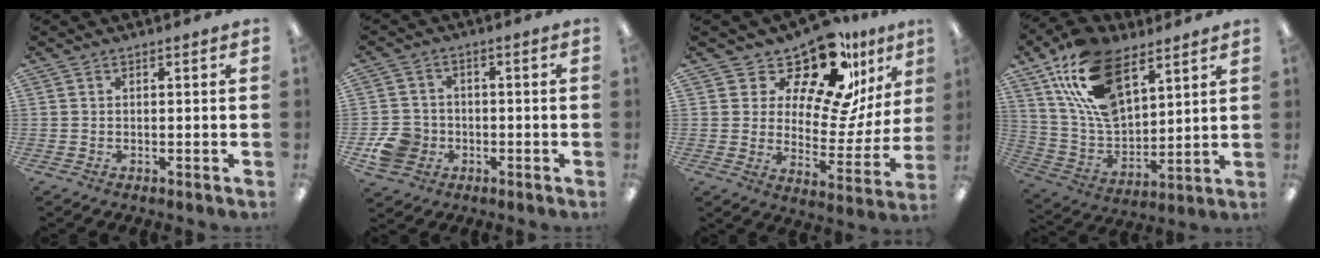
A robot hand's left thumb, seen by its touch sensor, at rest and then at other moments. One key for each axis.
{"total": 7.5, "fx": -2.5, "fy": 6.5, "fz": 2.8, "tx": -0.065, "ty": 0.016, "tz": -0.044}
{"total": 17.4, "fx": 13.8, "fy": 6.2, "fz": 8.6, "tx": -0.132, "ty": -0.114, "tz": 0.232}
{"total": 20.2, "fx": 11.2, "fy": 11.0, "fz": 12.6, "tx": -0.261, "ty": -0.042, "tz": 0.203}